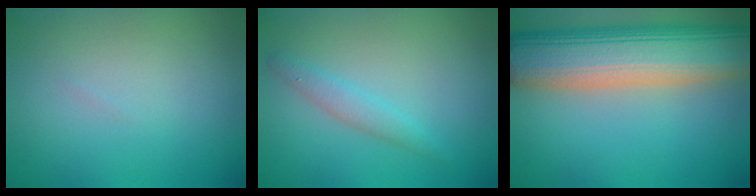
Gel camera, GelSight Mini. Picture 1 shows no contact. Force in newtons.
{"total": 1.6, "press": 1.6, "slide": 0.1}
{"total": 12.4, "press": 12.4, "slide": 0.8}